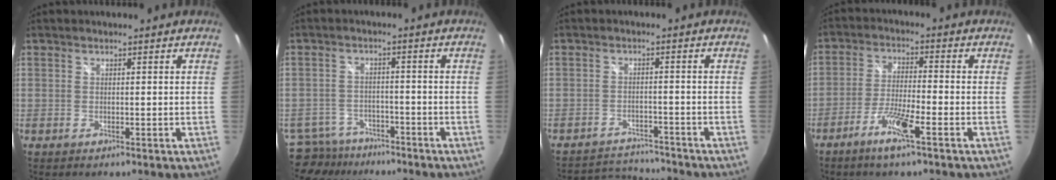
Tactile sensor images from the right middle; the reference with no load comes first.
{"total": 8.5, "force": [-7.3, 4.1, 1.4], "torque": [-0.054, 0.004, -0.114]}
{"total": 8.4, "force": [-8.3, 1.2, 1.0], "torque": [-0.039, 0.010, -0.128]}
{"total": 7.2, "force": [-4.4, 0.4, 5.7], "torque": [-0.122, -0.004, -0.084]}